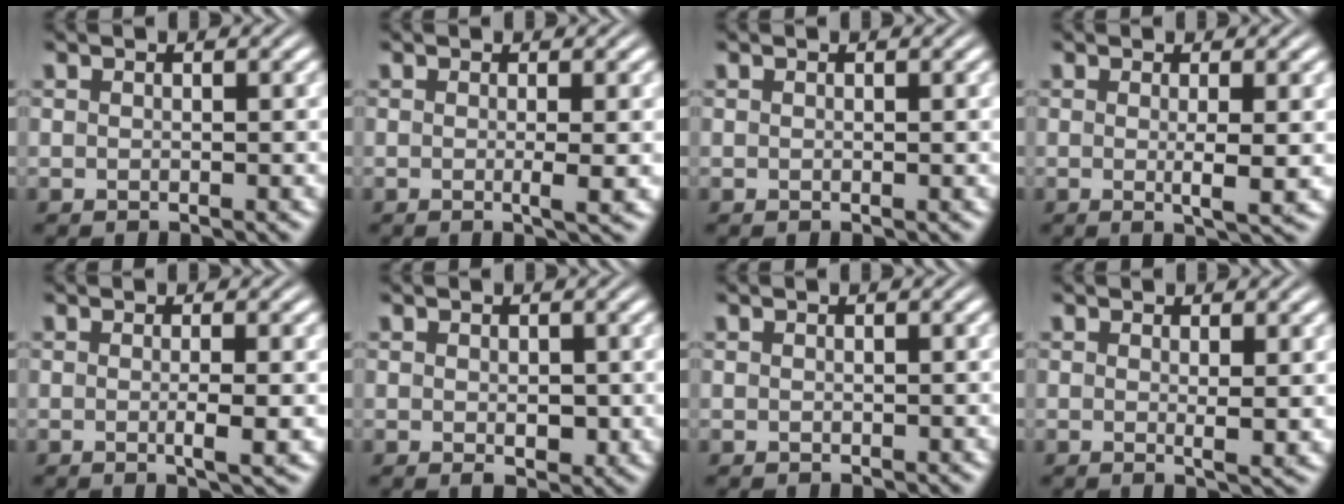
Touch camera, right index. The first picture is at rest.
{"total": 1.5, "force": [0.0, -0.2, 1.5], "torque": [-0.025, -0.004, -0.003]}
{"total": 0.0}
{"total": 2.5, "force": [0.1, -0.1, 2.5], "torque": [-0.044, -0.011, 0.002]}
{"total": 1.9, "force": [-0.2, -0.1, 1.9], "torque": [-0.032, -0.004, -0.007]}
{"total": 1.6, "force": [-0.3, 0.9, 1.3], "torque": [-0.023, -0.015, 0.003]}
{"total": 0.0}
{"total": 1.5, "force": [0.5, -0.1, 1.4], "torque": [-0.024, -0.011, 0.008]}